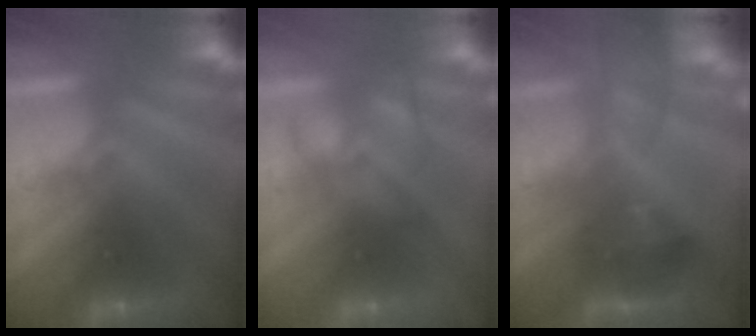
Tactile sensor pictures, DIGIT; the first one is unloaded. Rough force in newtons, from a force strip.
{"total": 2.3}
{"total": 9.1}